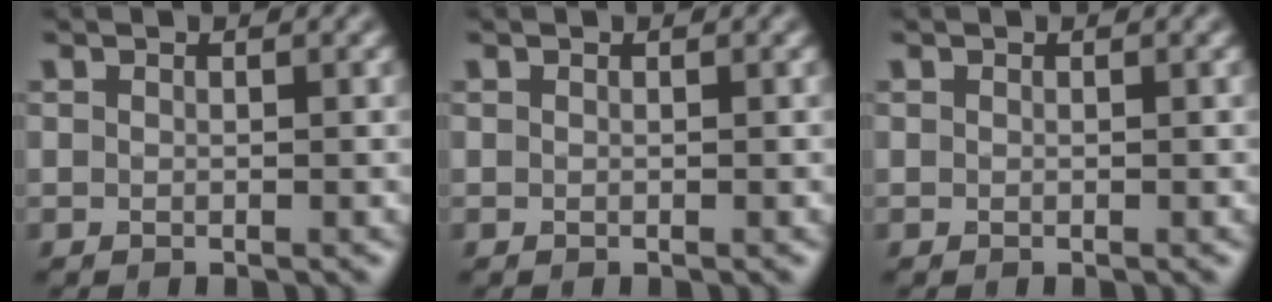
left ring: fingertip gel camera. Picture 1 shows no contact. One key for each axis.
{"total": 0.0}
{"total": 0.0}